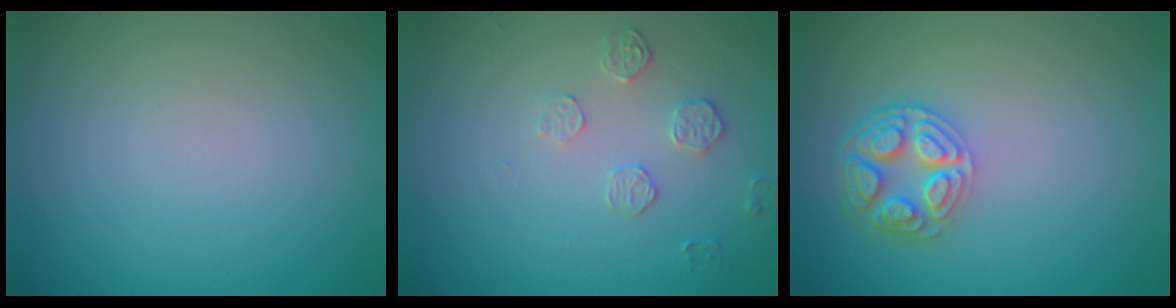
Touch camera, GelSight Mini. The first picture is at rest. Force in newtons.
{"total": 1.7, "press": 1.0, "slide": 1.4}
{"total": 4.6, "press": 3.5, "slide": 2.9}